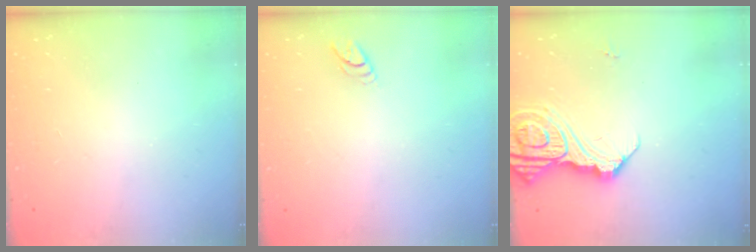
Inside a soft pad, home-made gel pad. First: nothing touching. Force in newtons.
{"total": 3.8, "press": 3.8, "slide": 0.1}
{"total": 13.1, "press": 13.1, "slide": 1.4}